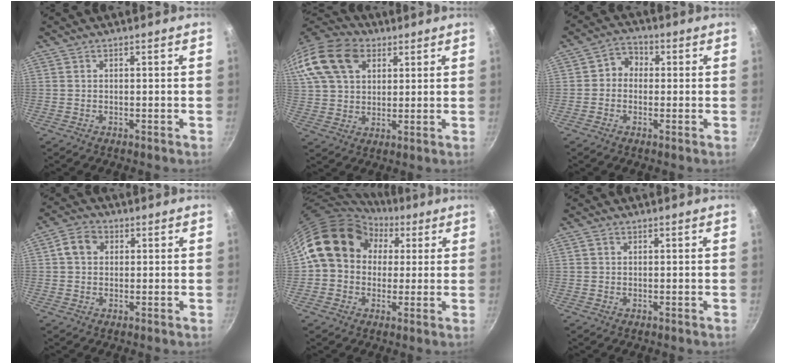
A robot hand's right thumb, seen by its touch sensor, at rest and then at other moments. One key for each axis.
{"total": 20.9, "fx": 8.8, "fy": 14.6, "fz": 12.1, "tx": -0.253, "ty": 0.018, "tz": 0.157}
{"total": 4.7, "fx": 0.1, "fy": 4.2, "fz": 2.3, "tx": -0.009, "ty": 0.011, "tz": -0.014}
{"total": 5.2, "fx": 1.2, "fy": 4.2, "fz": 2.8, "tx": -0.033, "ty": 0.008, "tz": 0.010}
{"total": 15.2, "fx": 4.2, "fy": 12.5, "fz": 7.6, "tx": -0.093, "ty": 0.024, "tz": 0.056}
{"total": 1.0, "fx": 0.4, "fy": 0.8, "fz": 0.4, "tx": -0.005, "ty": 0.001, "tz": 0.004}